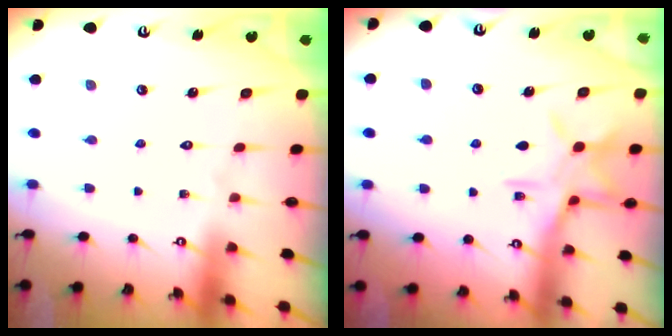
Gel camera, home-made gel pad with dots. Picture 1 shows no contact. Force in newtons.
{"total": 11.5, "press": 11.5, "slide": 0.7}